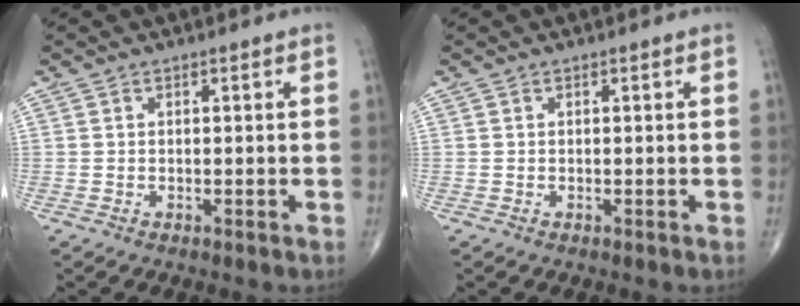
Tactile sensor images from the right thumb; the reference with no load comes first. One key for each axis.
{"total": 0.0}